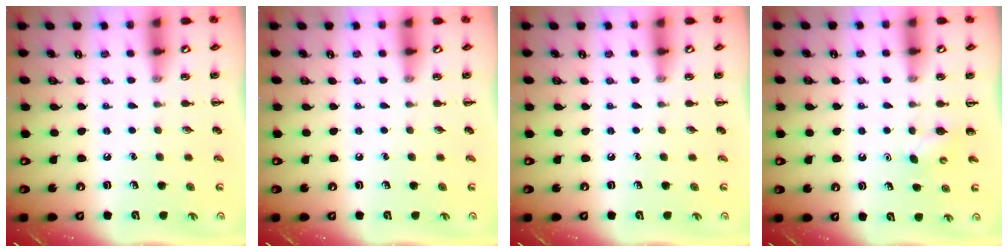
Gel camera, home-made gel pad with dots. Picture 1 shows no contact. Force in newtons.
{"total": 0.0}
{"total": 0.0}
{"total": 2.7, "press": 2.6, "slide": 0.7}